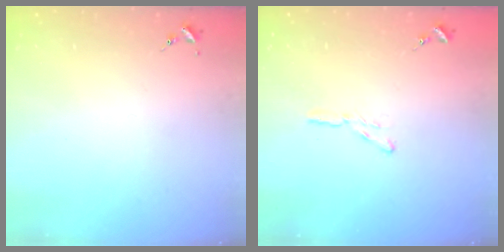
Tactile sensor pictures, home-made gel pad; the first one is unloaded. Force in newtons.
{"total": 3.1, "press": 3.1, "slide": 0.3}